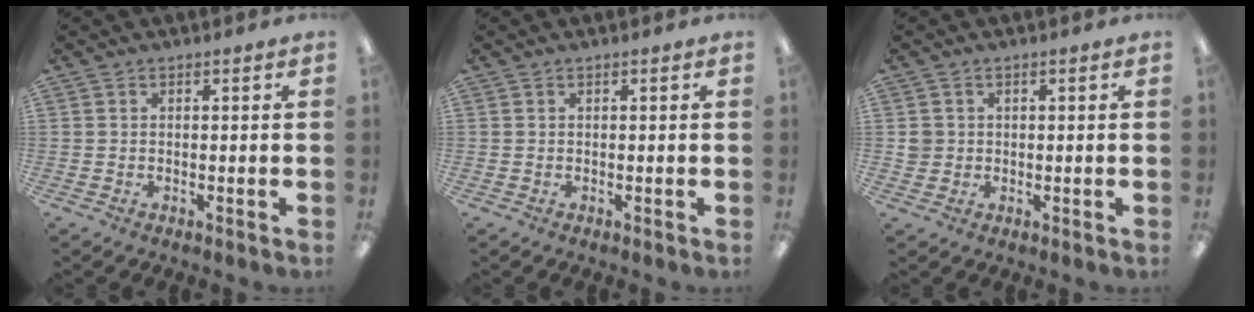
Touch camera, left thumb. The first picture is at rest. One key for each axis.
{"total": 0.0}
{"total": 2.4, "fx": 0.3, "fy": 2.3, "fz": 0.3, "tx": -0.002, "ty": 0.001, "tz": 0.002}